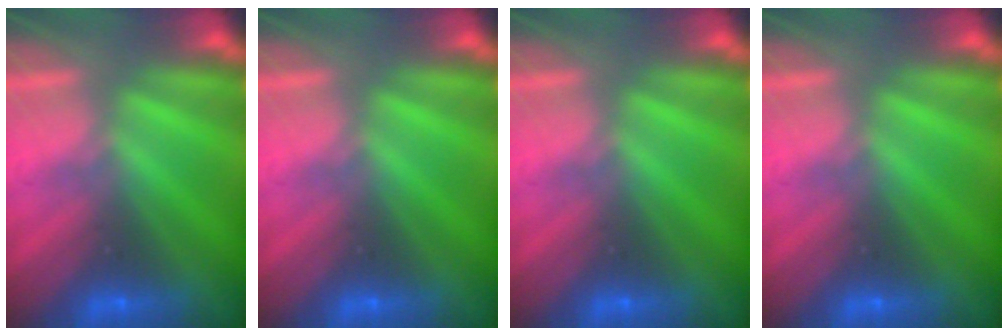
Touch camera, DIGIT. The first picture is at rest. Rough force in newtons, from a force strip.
{"total": 0.0}
{"total": 0.0}
{"total": 0.0}